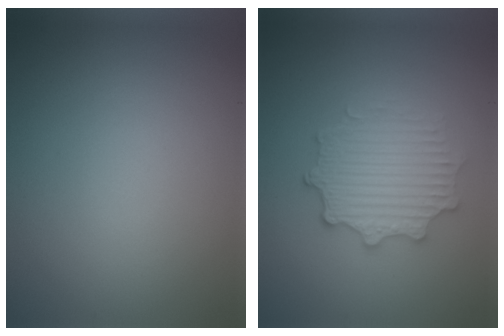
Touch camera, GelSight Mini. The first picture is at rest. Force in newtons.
{"total": 4.5, "press": 3.7, "slide": 2.4}